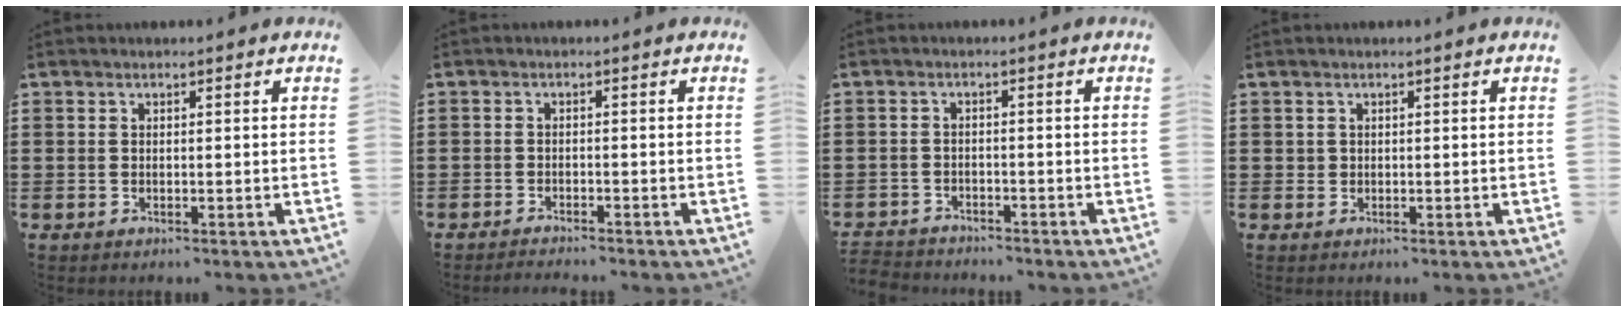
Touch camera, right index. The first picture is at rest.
{"total": 1.7, "force": [-1.7, -0.2, -0.1], "torque": [-0.001, 0.001, -0.037]}
{"total": 2.5, "force": [-2.4, 0.2, -0.3], "torque": [-0.003, -0.002, -0.055]}
{"total": 0.7, "force": [0.2, 0.6, 0.1], "torque": [-0.003, 0.005, 0.004]}